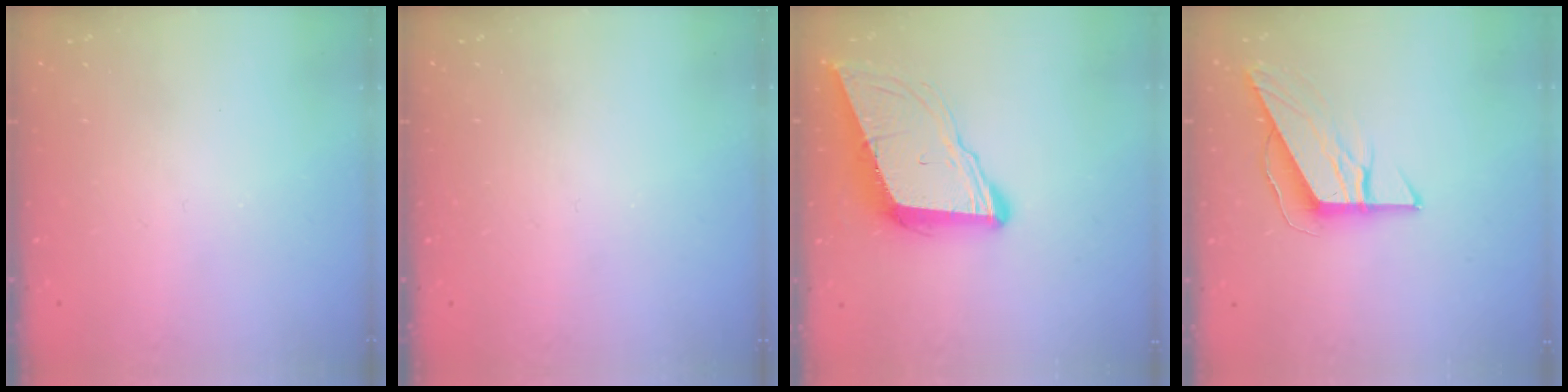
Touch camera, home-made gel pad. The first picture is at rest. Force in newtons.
{"total": 0.0}
{"total": 10.5, "press": 9.9, "slide": 3.6}
{"total": 9.2, "press": 9.2, "slide": 0.6}